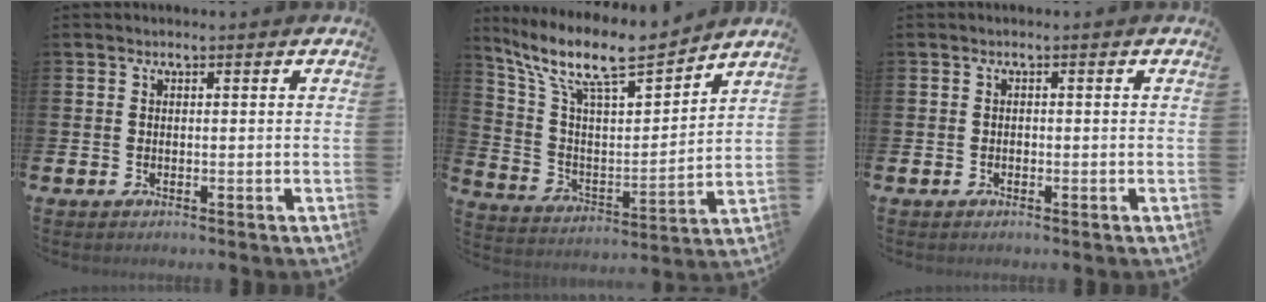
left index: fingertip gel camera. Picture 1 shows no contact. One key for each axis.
{"total": 11.5, "fx": 9.8, "fy": 2.7, "fz": 5.5, "tx": -0.141, "ty": -0.060, "tz": 0.169}
{"total": 0.5, "fx": -0.3, "fy": 0.4, "fz": 0.1, "tx": -0.007, "ty": 0.004, "tz": -0.007}